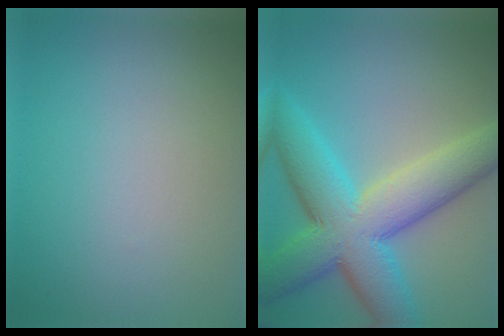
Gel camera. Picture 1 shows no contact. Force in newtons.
{"total": 11.1, "press": 11.1, "slide": 0.3}